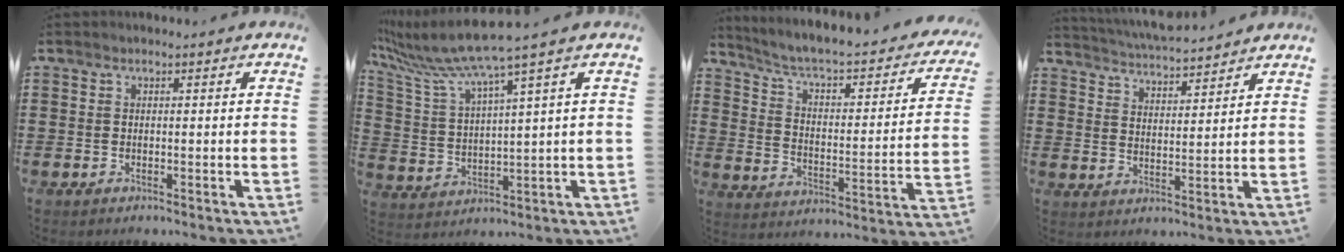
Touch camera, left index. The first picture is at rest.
{"total": 8.1, "force": [6.3, -0.8, 5.1], "torque": [-0.131, -0.043, 0.102]}
{"total": 4.0, "force": [2.7, 0.8, 2.9], "torque": [-0.072, -0.031, 0.033]}
{"total": 4.8, "force": [4.7, 0.1, 0.9], "torque": [-0.036, -0.025, 0.082]}